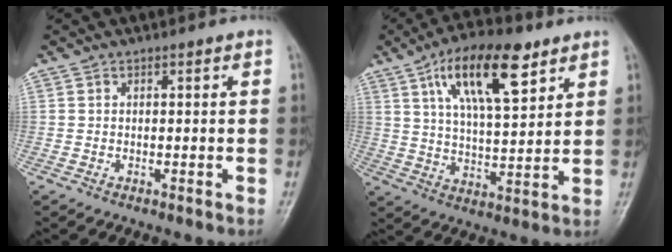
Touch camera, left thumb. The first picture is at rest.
{"total": 16.0, "force": [8.2, 6.1, 12.3], "torque": [-0.182, -0.025, 0.142]}